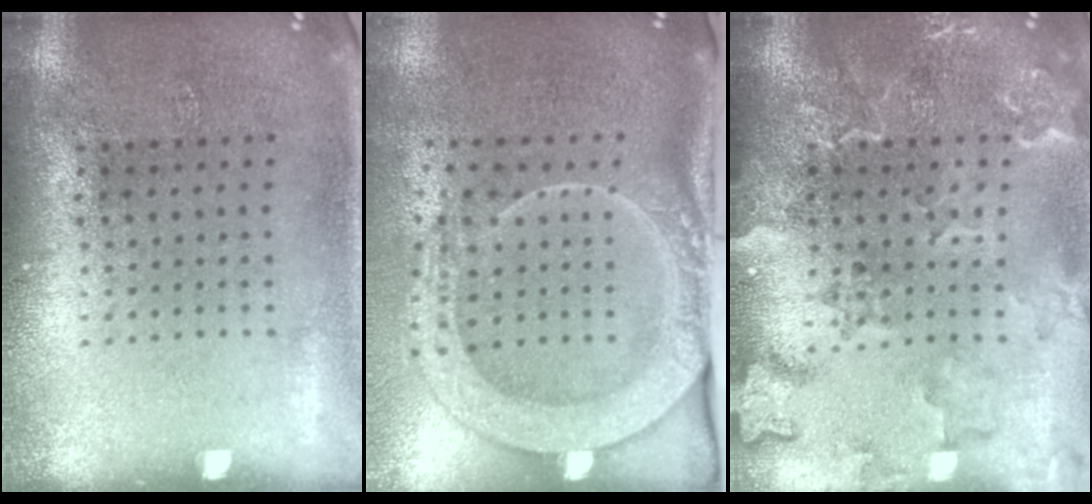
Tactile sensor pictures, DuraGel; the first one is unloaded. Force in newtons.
{"total": 2.7, "press": 2.1, "slide": 1.7}
{"total": 2.4, "press": 2.2, "slide": 0.9}